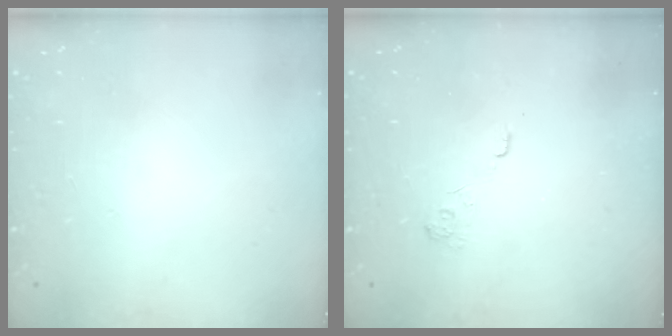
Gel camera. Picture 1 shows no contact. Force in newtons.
{"total": 2.7, "press": 2.3, "slide": 1.4}